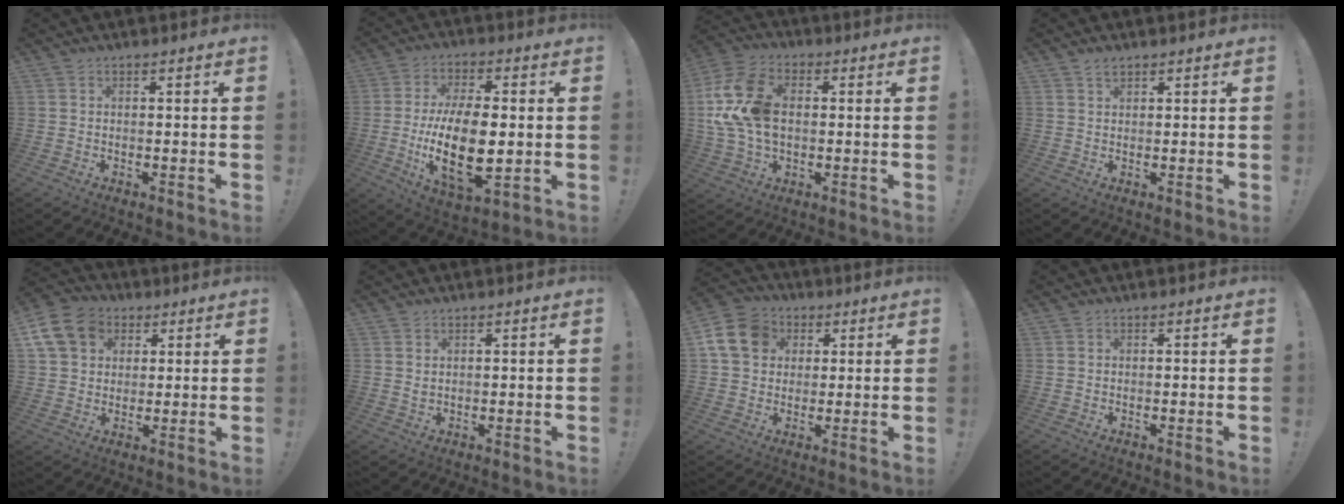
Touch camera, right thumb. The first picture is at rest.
{"total": 19.4, "force": [-2.0, 9.2, 17.0], "torque": [-0.317, -0.006, -0.031]}
{"total": 15.8, "force": [1.2, 11.2, 11.1], "torque": [-0.225, 0.004, 0.025]}
{"total": 1.8, "force": [1.4, 0.8, 0.7], "torque": [-0.002, -0.009, 0.023]}
{"total": 13.3, "force": [4.8, 10.8, 6.1], "torque": [-0.095, -0.013, 0.100]}
{"total": 1.3, "force": [0.8, 0.6, 0.8], "torque": [-0.011, -0.003, 0.014]}
{"total": 13.5, "force": [3.7, 11.0, 6.8], "torque": [-0.103, -0.001, 0.079]}
{"total": 0.0}